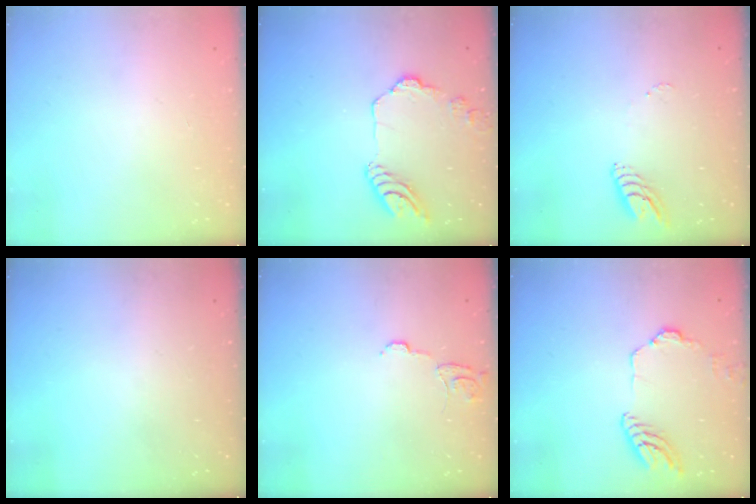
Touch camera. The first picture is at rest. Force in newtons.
{"total": 13.1, "press": 13.1, "slide": 1.3}
{"total": 6.0, "press": 6.0, "slide": 0.5}
{"total": 0.0}
{"total": 7.7, "press": 7.7, "slide": 0.4}
{"total": 11.4, "press": 11.3, "slide": 1.0}